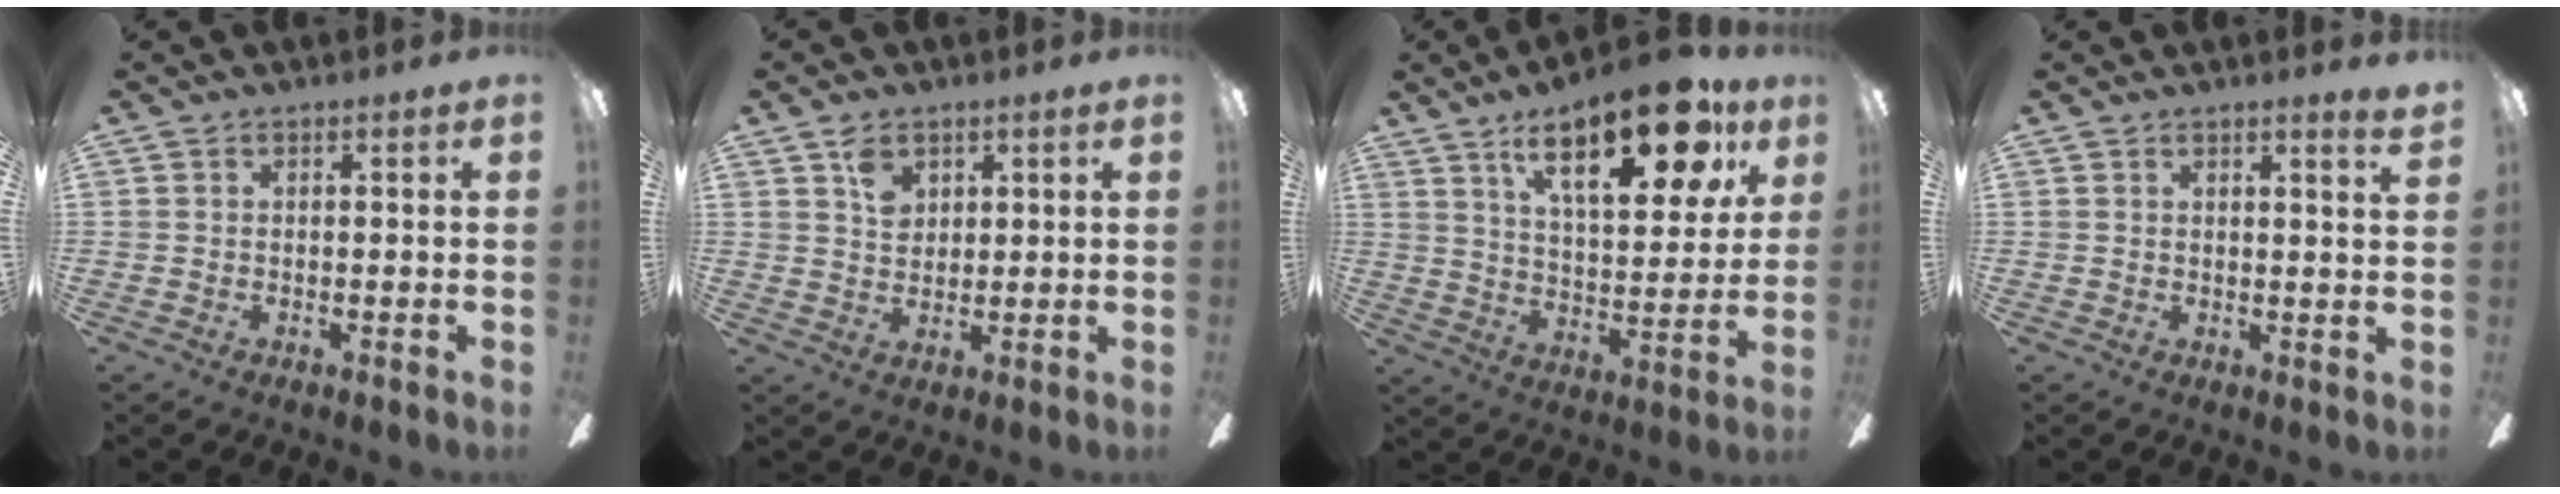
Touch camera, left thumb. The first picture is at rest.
{"total": 4.7, "force": [2.6, 3.2, 2.3], "torque": [-0.038, -0.001, 0.046]}
{"total": 23.1, "force": [13.2, 9.0, 16.7], "torque": [-0.245, -0.057, 0.208]}
{"total": 2.2, "force": [1.9, -0.4, 1.1], "torque": [-0.017, -0.009, 0.031]}